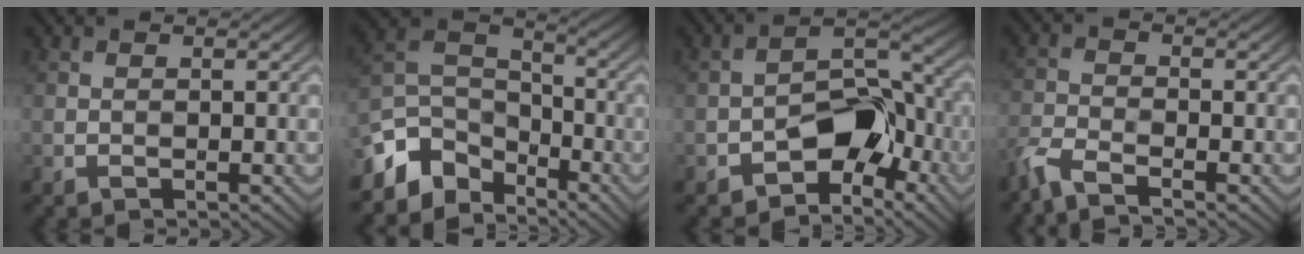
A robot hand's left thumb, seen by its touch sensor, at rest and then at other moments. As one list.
[{"total": 9.0, "force": [-6.0, 5.5, 3.8], "torque": [-0.095, -0.001, -0.124]}, {"total": 8.3, "force": [-4.3, 4.6, 5.4], "torque": [-0.068, 0.006, -0.085]}, {"total": 4.5, "force": [-3.7, 1.1, 2.3], "torque": [-0.062, -0.013, -0.077]}]